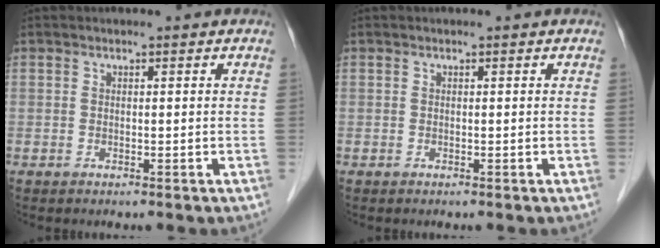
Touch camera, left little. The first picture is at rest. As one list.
[{"total": 0.0}]